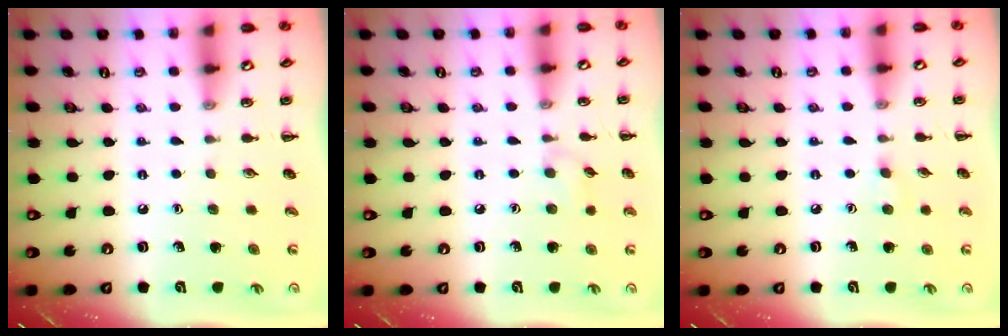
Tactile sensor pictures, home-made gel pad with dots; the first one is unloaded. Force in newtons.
{"total": 5.1, "press": 4.7, "slide": 2.0}
{"total": 3.9, "press": 3.6, "slide": 1.6}